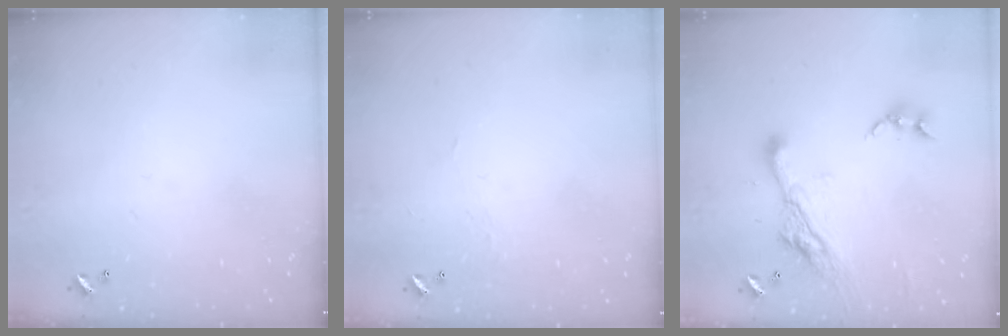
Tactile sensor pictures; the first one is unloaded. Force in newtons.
{"total": 1.7, "press": 1.7, "slide": 0.4}
{"total": 11.0, "press": 10.9, "slide": 1.2}